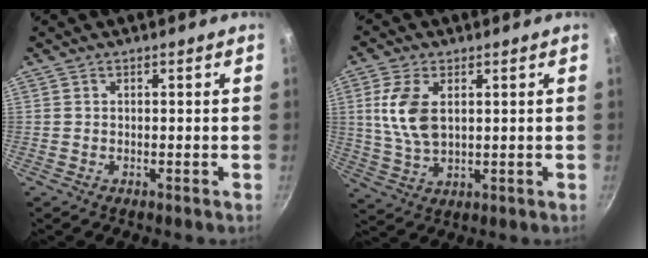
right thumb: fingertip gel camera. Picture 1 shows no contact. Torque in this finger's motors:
{"motor_torque": [-0.36, 0.82, 1.12, 0.38, 0.08]}